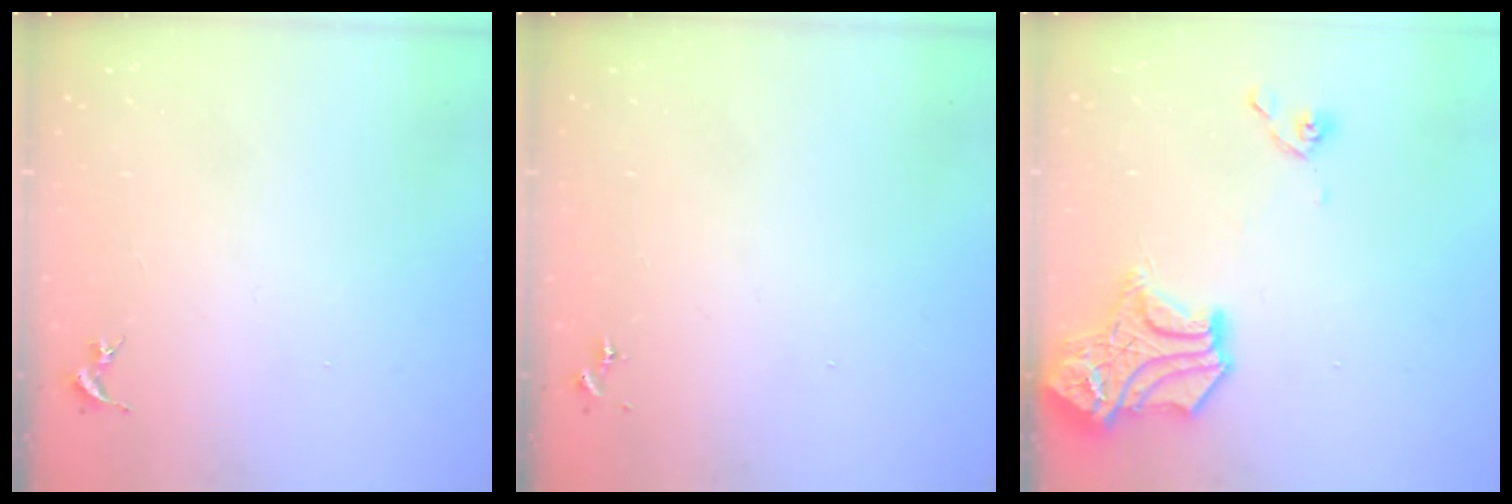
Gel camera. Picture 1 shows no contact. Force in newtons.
{"total": 0.0}
{"total": 17.1, "press": 17.0, "slide": 1.5}